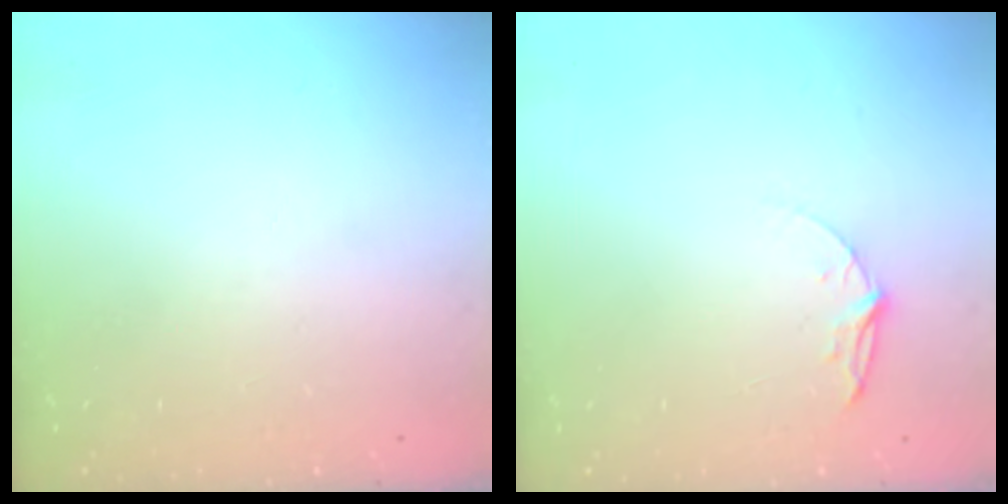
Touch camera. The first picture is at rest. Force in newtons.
{"total": 5.3, "press": 5.3, "slide": 0.5}